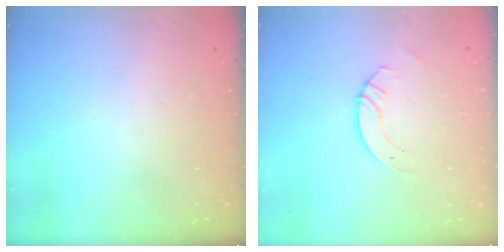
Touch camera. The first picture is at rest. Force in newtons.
{"total": 3.2, "press": 3.2, "slide": 0.2}